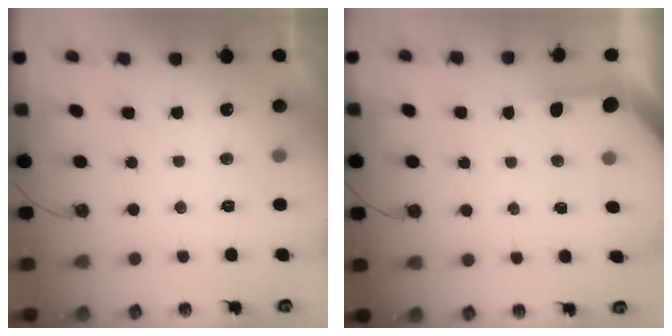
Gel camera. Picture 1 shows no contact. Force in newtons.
{"total": 3.4, "press": 3.4, "slide": 0.3}